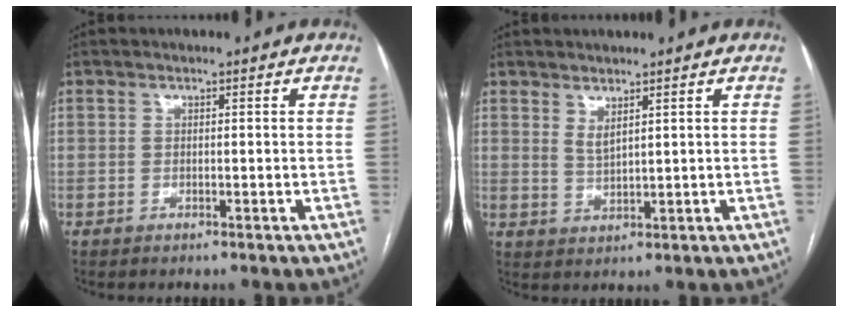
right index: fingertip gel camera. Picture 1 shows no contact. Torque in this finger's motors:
{"motor_torque": [0.24, 0.15, -0.01, 0.00]}